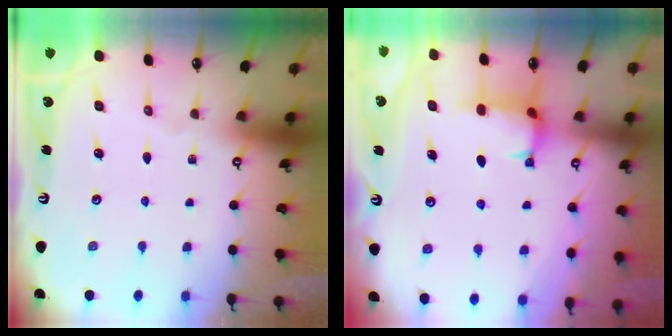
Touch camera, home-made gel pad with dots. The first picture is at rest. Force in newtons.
{"total": 1.3, "press": 1.2, "slide": 0.3}